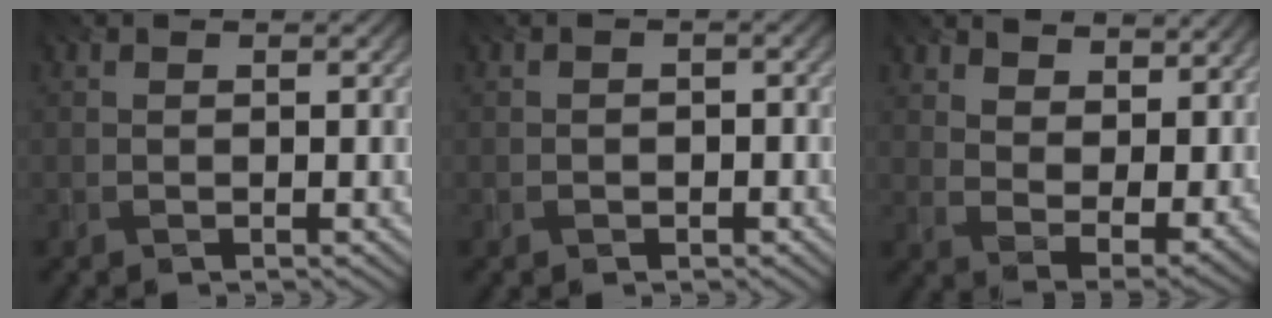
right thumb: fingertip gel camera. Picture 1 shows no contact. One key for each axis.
{"total": 1.0, "fx": -0.8, "fy": 0.5, "fz": -0.2, "tx": 0.008, "ty": -0.003, "tz": -0.016}
{"total": 10.3, "fx": 7.2, "fy": 4.8, "fz": 5.6, "tx": -0.113, "ty": -0.016, "tz": 0.108}